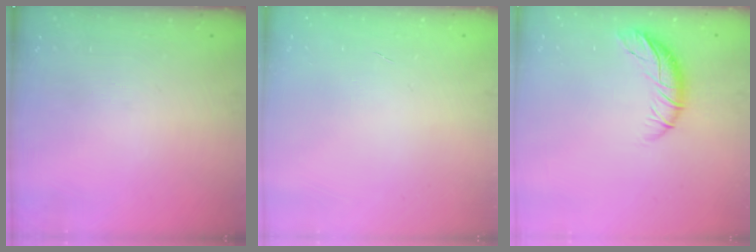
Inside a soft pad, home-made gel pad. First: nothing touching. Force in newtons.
{"total": 0.0}
{"total": 9.0, "press": 8.8, "slide": 1.8}